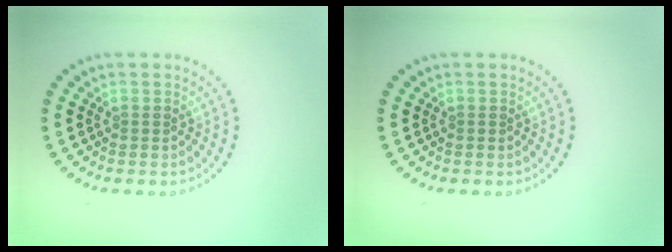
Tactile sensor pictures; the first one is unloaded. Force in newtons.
{"total": 0.0}